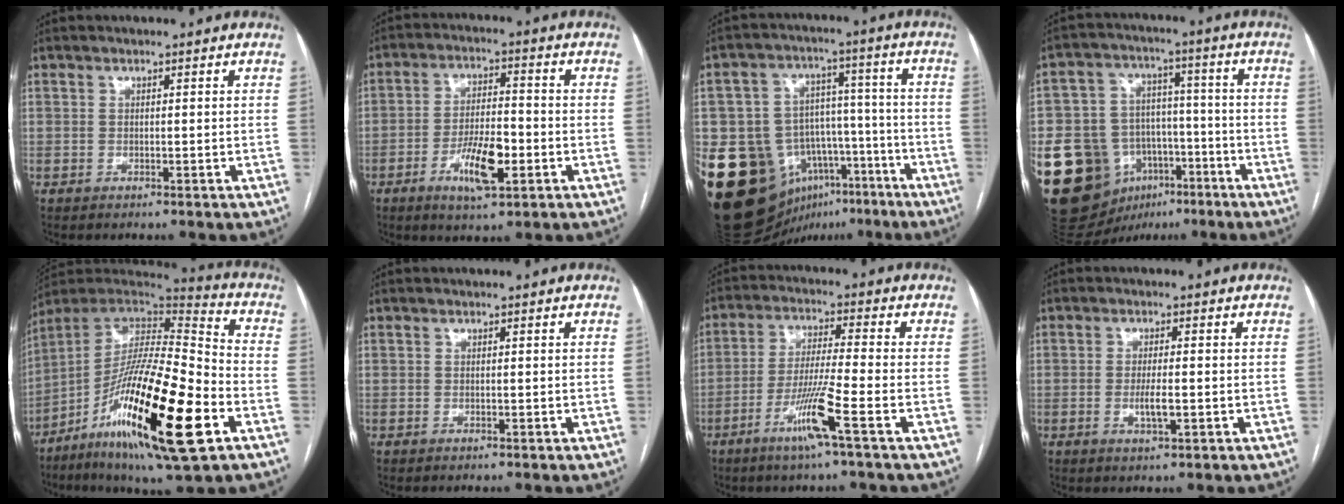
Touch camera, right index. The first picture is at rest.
{"total": 8.6, "force": [-3.4, 2.3, 7.5], "torque": [-0.143, -0.002, -0.055]}
{"total": 22.4, "force": [-11.1, 16.7, 9.9], "torque": [-0.178, 0.082, -0.151]}
{"total": 17.8, "force": [-7.5, 14.0, 8.1], "torque": [-0.160, 0.052, -0.110]}
{"total": 25.1, "force": [-10.1, 2.9, 22.8], "torque": [-0.395, -0.042, -0.173]}
{"total": 0.0}
{"total": 8.8, "force": [-4.3, -1.3, 7.6], "torque": [-0.147, -0.016, -0.087]}
{"total": 3.1, "force": [-0.7, 0.5, 3.0], "torque": [-0.061, -0.004, -0.011]}